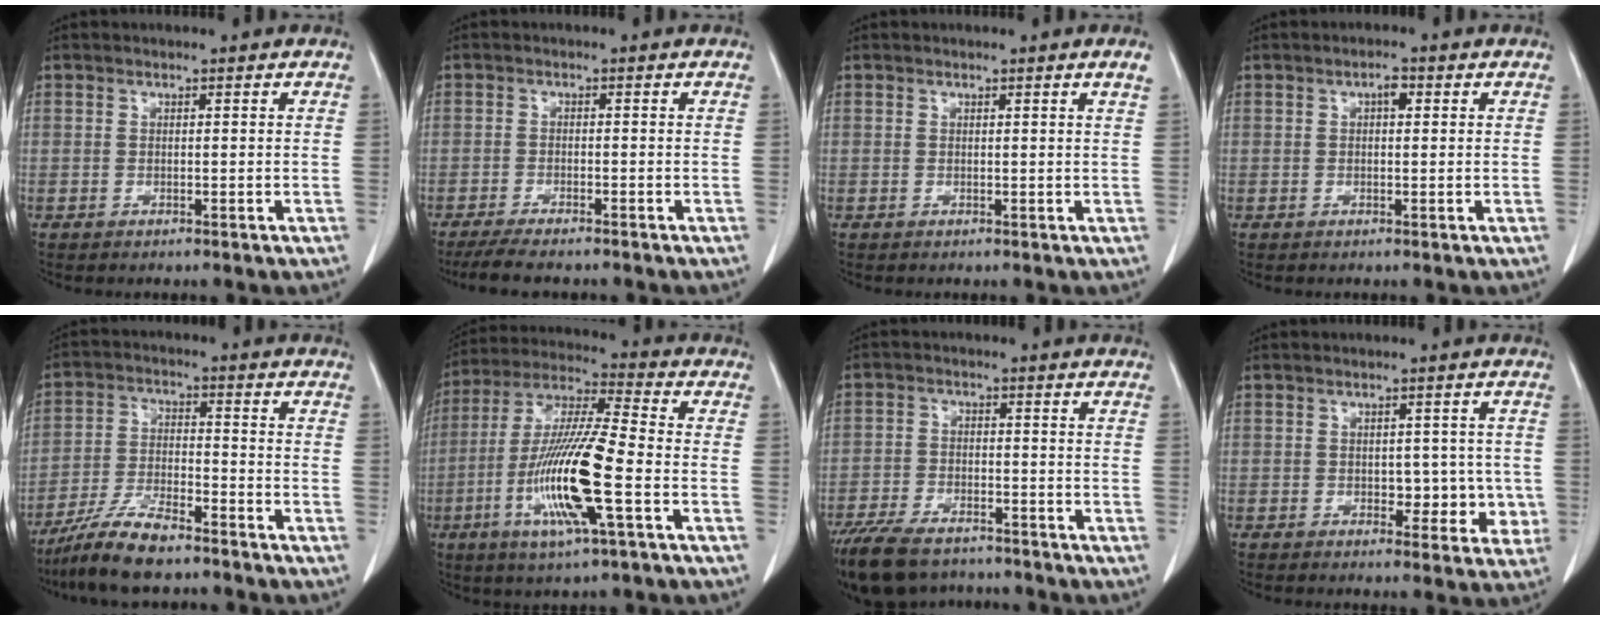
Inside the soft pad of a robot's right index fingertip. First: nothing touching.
{"total": 6.2, "force": [-5.3, 0.8, 3.1], "torque": [-0.050, -0.014, -0.085]}
{"total": 1.0, "force": [0.7, -0.3, 0.5], "torque": [-0.023, -0.009, 0.008]}
{"total": 1.5, "force": [0.4, 0.7, 1.3], "torque": [-0.021, 0.004, 0.006]}
{"total": 9.2, "force": [-7.6, 1.4, 5.0], "torque": [-0.103, -0.021, -0.142]}
{"total": 15.9, "force": [-4.7, 0.8, 15.2], "torque": [-0.308, -0.013, -0.092]}
{"total": 13.5, "force": [-10.9, 5.2, 6.0], "torque": [-0.124, -0.008, -0.171]}
{"total": 5.0, "force": [-0.9, 3.3, 3.6], "torque": [-0.023, 0.008, -0.008]}